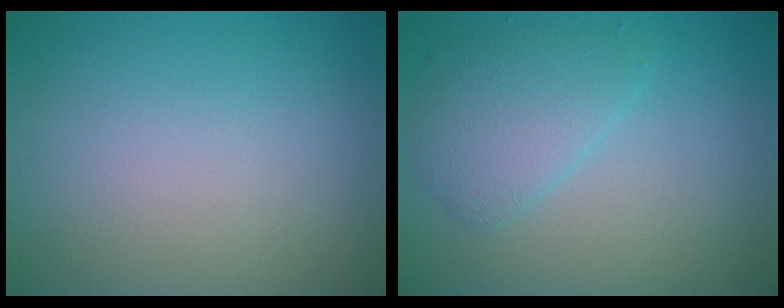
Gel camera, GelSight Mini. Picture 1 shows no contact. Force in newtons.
{"total": 3.0, "press": 3.0, "slide": 0.2}